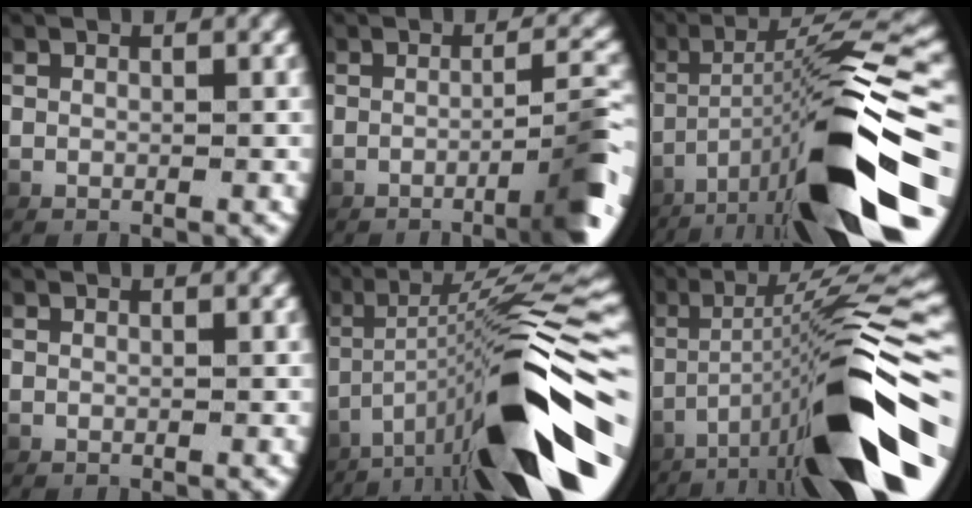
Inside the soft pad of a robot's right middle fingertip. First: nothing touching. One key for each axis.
{"total": 5.0, "fx": -2.0, "fy": 0.5, "fz": 4.6, "tx": -0.062, "ty": 0.007, "tz": -0.034}
{"total": 13.9, "fx": -3.8, "fy": 3.5, "fz": 12.9, "tx": -0.224, "ty": -0.002, "tz": -0.039}
{"total": 0.0}
{"total": 14.2, "fx": -3.8, "fy": 3.9, "fz": 13.1, "tx": -0.211, "ty": 0.004, "tz": -0.042}
{"total": 13.4, "fx": -3.5, "fy": 2.7, "fz": 12.6, "tx": -0.197, "ty": 0.005, "tz": -0.041}